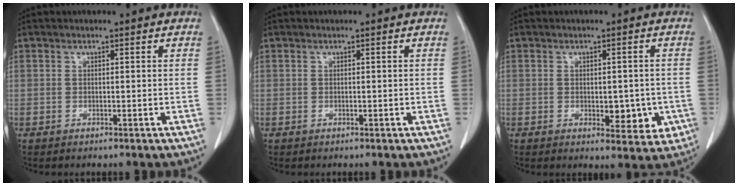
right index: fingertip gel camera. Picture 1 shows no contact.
{"total": 0.0}
{"total": 6.0, "force": [-1.2, 3.0, 5.0], "torque": [-0.049, -0.004, -0.008]}